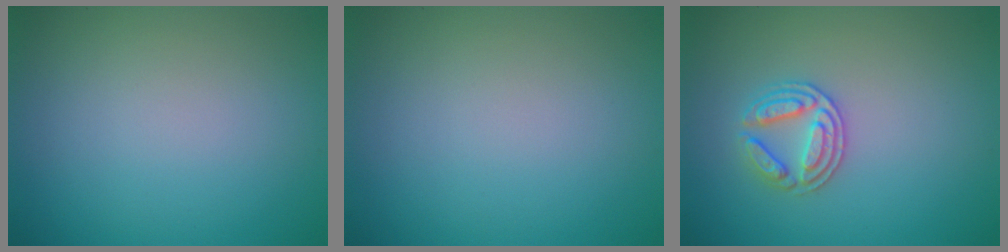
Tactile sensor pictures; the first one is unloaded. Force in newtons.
{"total": 0.0}
{"total": 2.8, "press": 2.7, "slide": 0.6}